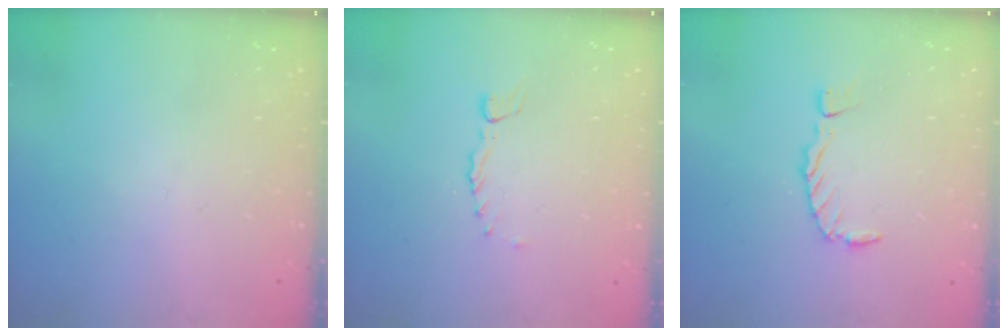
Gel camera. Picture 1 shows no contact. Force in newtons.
{"total": 0.0}
{"total": 0.0}